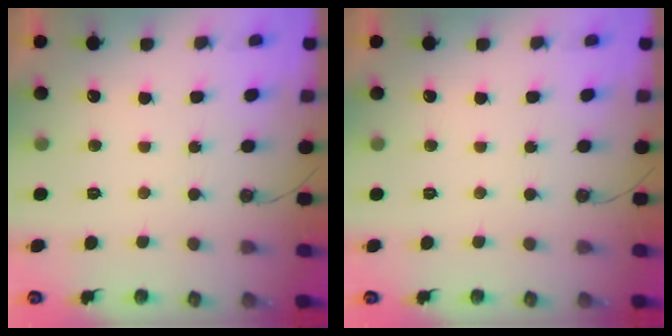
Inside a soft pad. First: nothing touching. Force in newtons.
{"total": 0.0}